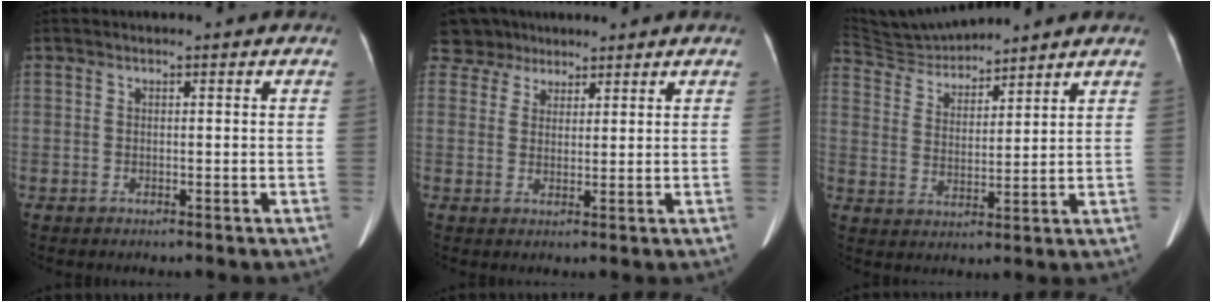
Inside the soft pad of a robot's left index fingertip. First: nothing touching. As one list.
[{"total": 4.6, "force": [3.4, 3.1, -0.4], "torque": [0.008, 0.017, 0.061]}, {"total": 8.9, "force": [8.8, 0.8, 1.4], "torque": [-0.037, 0.030, 0.174]}]